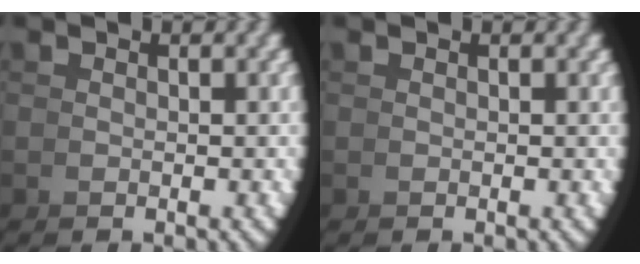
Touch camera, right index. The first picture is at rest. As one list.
[{"total": 0.0}]